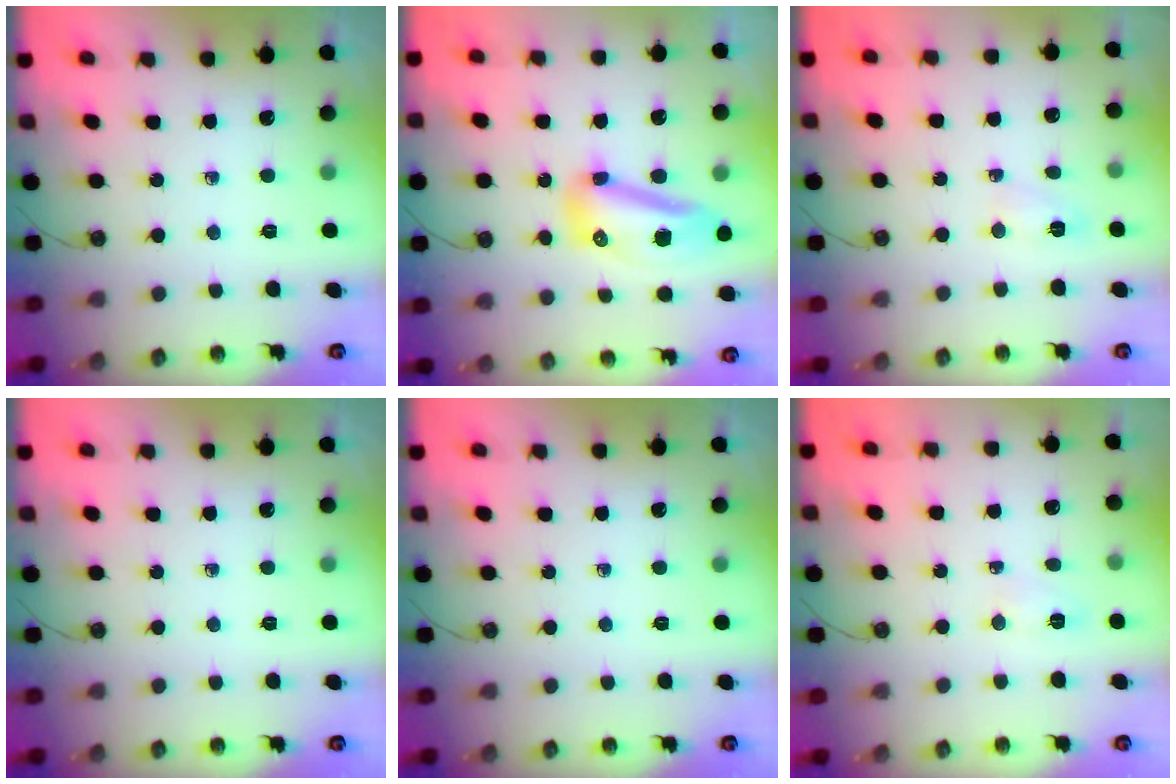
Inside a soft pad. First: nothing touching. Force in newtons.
{"total": 15.7, "press": 15.7, "slide": 0.5}
{"total": 3.4, "press": 3.2, "slide": 1.1}
{"total": 0.0}
{"total": 0.0}
{"total": 4.0, "press": 3.9, "slide": 0.5}